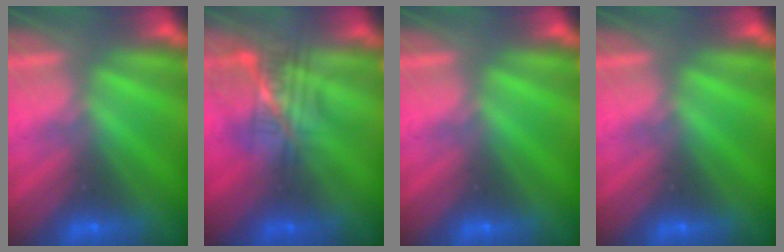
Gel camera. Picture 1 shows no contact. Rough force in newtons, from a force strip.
{"total": 2.4}
{"total": 0.0}
{"total": 0.0}